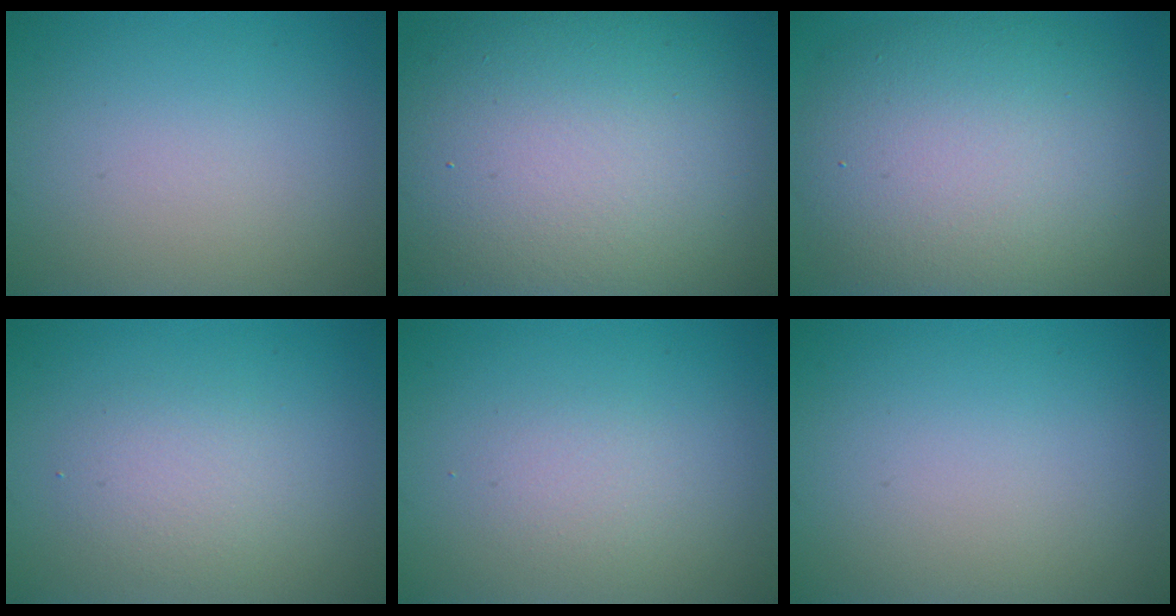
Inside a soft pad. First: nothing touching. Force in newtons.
{"total": 16.9, "press": 16.9, "slide": 1.0}
{"total": 11.8, "press": 11.7, "slide": 1.1}
{"total": 2.2, "press": 2.2, "slide": 0.0}
{"total": 1.3, "press": 1.3, "slide": 0.1}
{"total": 0.0}